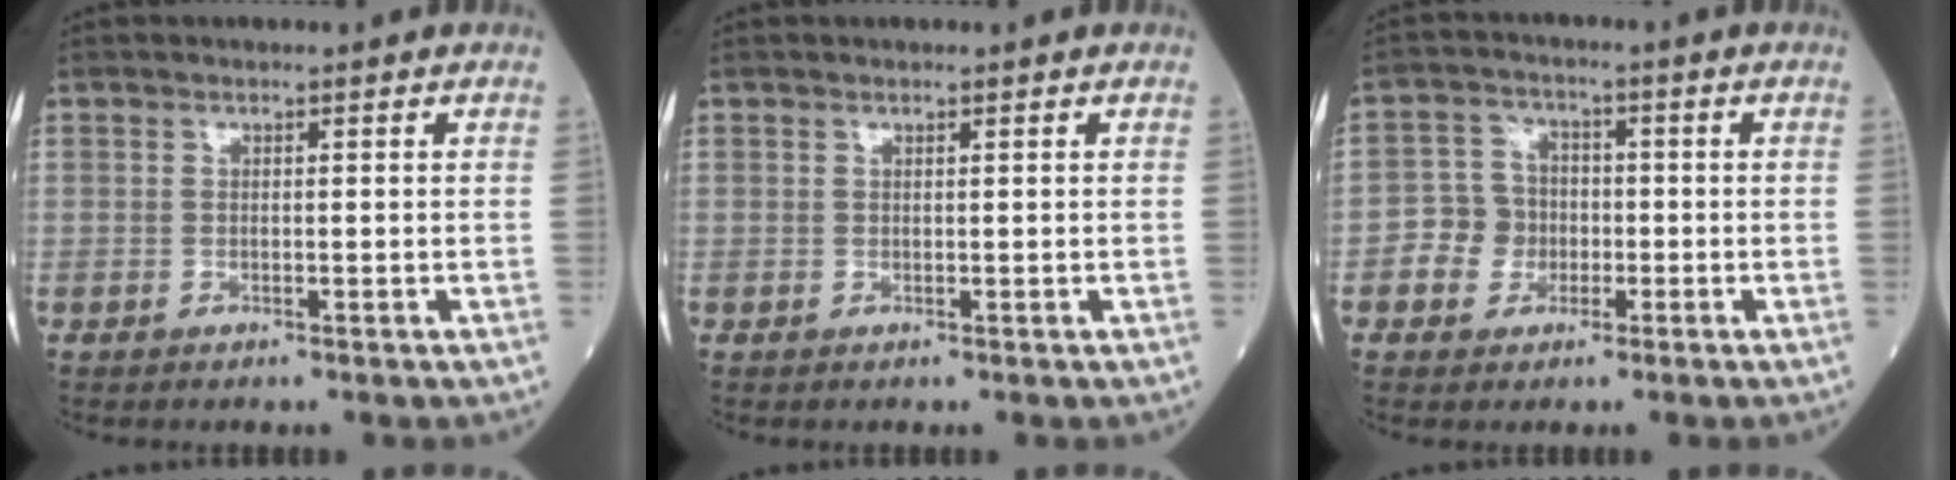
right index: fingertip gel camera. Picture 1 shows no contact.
{"total": 0.0}
{"total": 5.2, "force": [-1.5, 4.8, 1.4], "torque": [-0.028, 0.018, -0.027]}